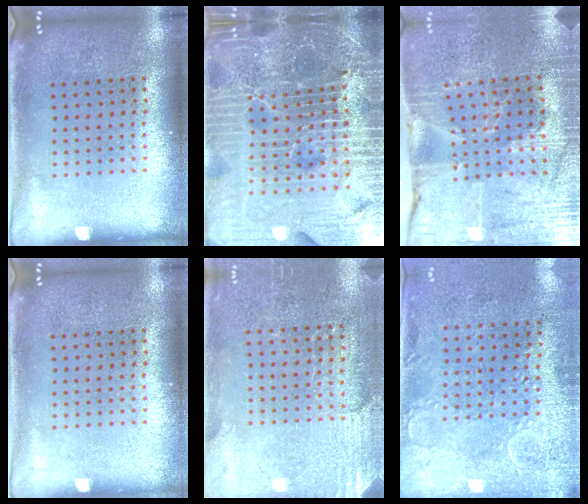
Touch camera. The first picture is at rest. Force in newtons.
{"total": 7.3, "press": 6.3, "slide": 3.7}
{"total": 3.4, "press": 3.4, "slide": 0.3}
{"total": 0.0}
{"total": 2.8, "press": 2.6, "slide": 0.8}
{"total": 2.9, "press": 2.3, "slide": 1.8}